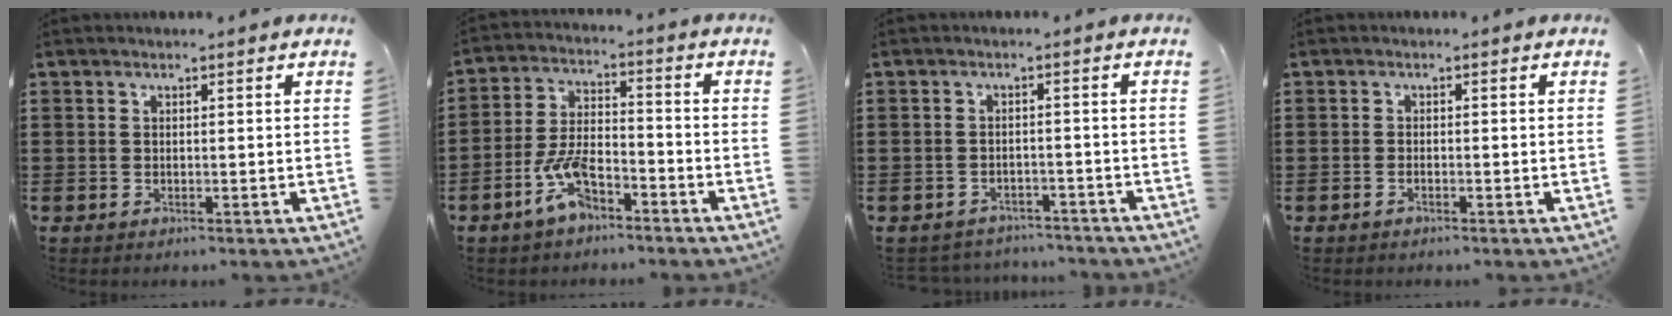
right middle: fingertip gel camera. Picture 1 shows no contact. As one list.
[{"total": 7.4, "force": [-4.6, 3.0, 4.9], "torque": [-0.112, 0.006, -0.088]}, {"total": 2.3, "force": [-2.3, 0.4, -0.1], "torque": [-0.007, -0.003, -0.049]}, {"total": 0.7, "force": [-0.6, 0.1, 0.4], "torque": [-0.013, -0.005, -0.009]}]